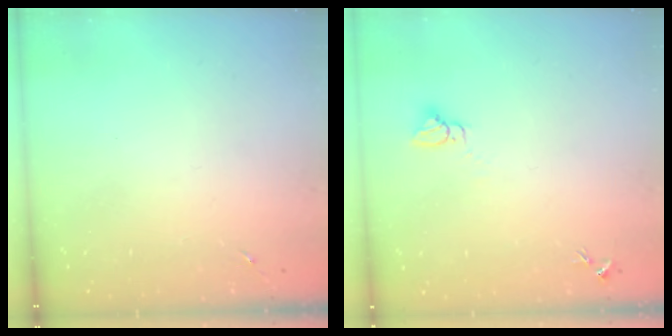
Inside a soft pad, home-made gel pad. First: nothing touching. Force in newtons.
{"total": 2.7, "press": 2.7, "slide": 0.1}